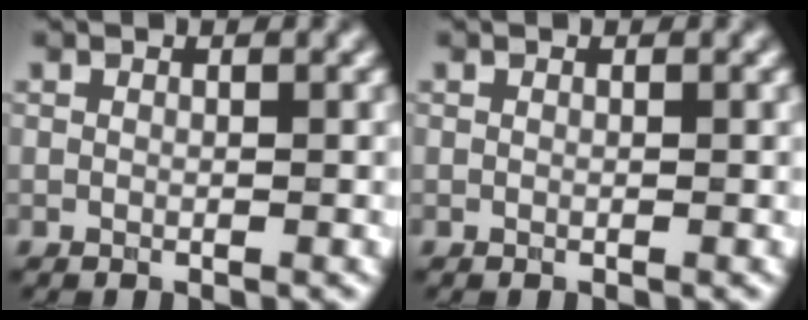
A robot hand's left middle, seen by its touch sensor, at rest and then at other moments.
{"total": 0.0}